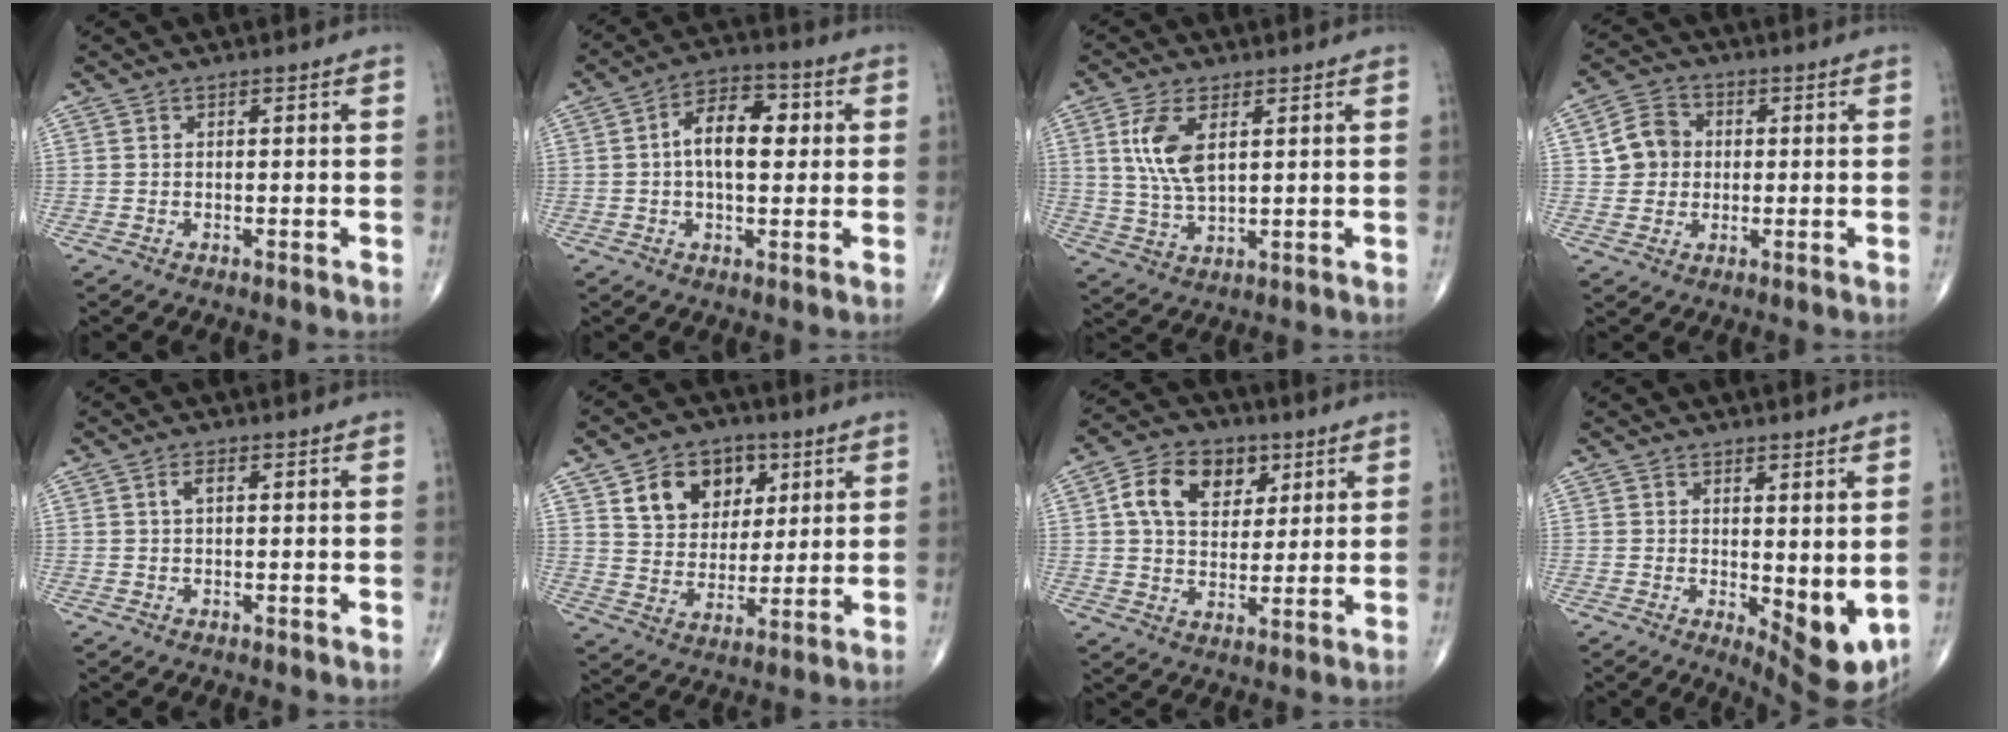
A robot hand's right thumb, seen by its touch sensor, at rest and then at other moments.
{"total": 10.5, "force": [1.2, 5.8, 8.7], "torque": [-0.128, 0.019, 0.014]}
{"total": 8.8, "force": [2.8, 4.3, 7.2], "torque": [-0.149, -0.010, 0.058]}
{"total": 6.8, "force": [0.7, 6.0, 3.0], "torque": [-0.033, 0.009, 0.005]}
{"total": 1.5, "force": [0.4, 0.6, 1.3], "torque": [-0.028, 0.005, 0.006]}
{"total": 12.5, "force": [5.4, 9.2, 6.4], "torque": [-0.062, -0.022, 0.096]}
{"total": 12.0, "force": [4.3, 8.4, 7.4], "torque": [-0.097, -0.004, 0.070]}
{"total": 8.1, "force": [0.1, 3.3, 7.4], "torque": [-0.084, -0.022, 0.012]}